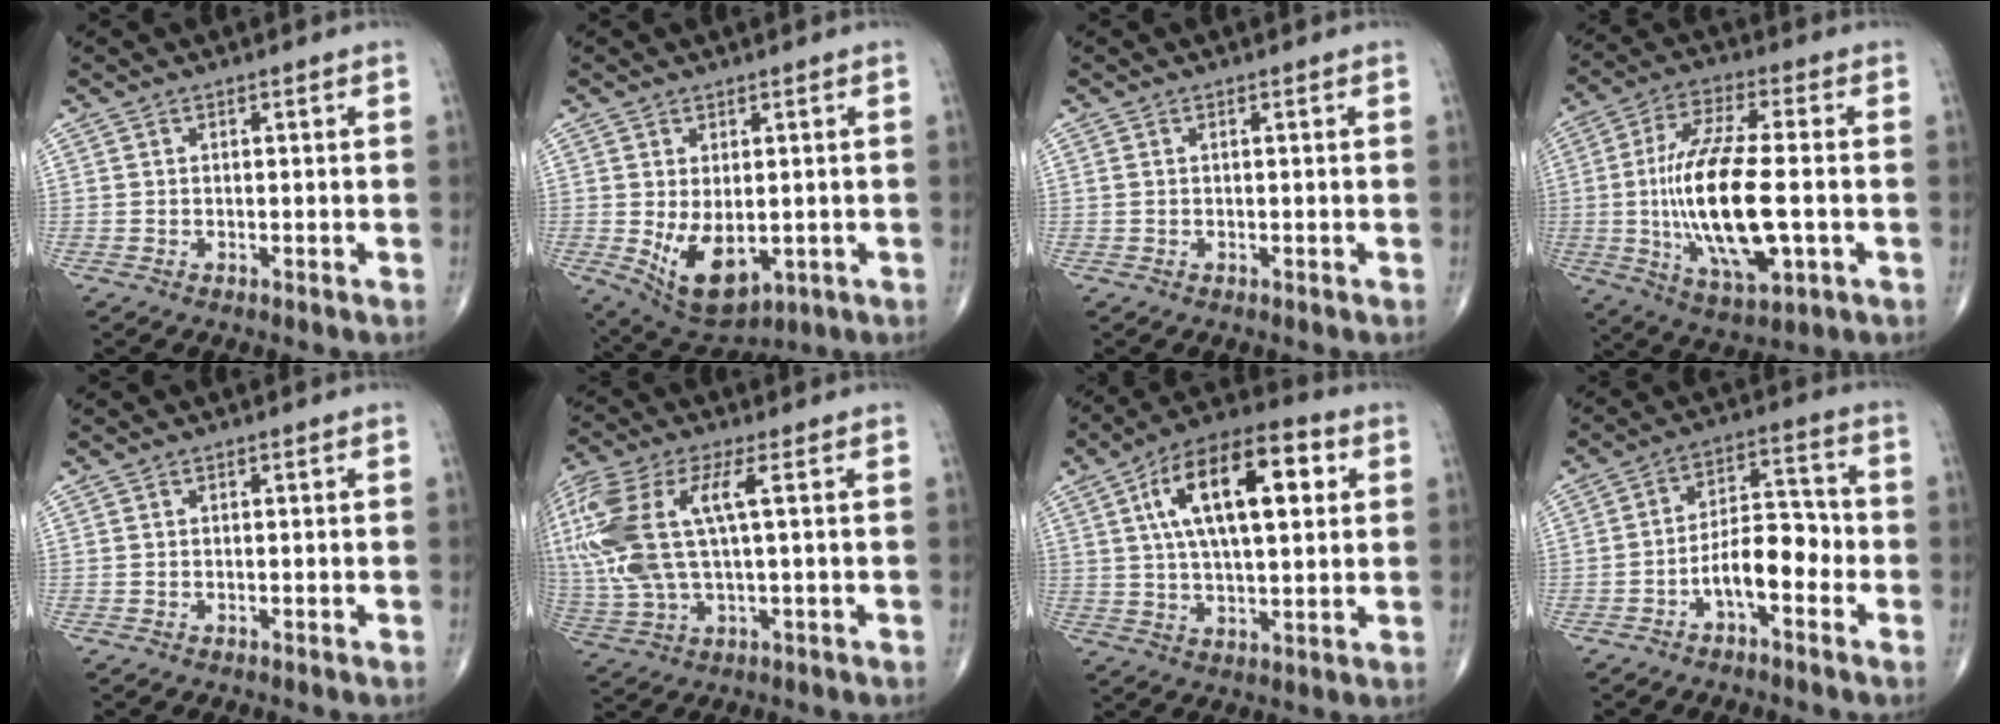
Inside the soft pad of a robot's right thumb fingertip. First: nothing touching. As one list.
[{"total": 10.0, "force": [-1.5, 5.7, 8.1], "torque": [-0.123, -0.013, -0.001]}, {"total": 0.5, "force": [0.1, 0.2, 0.5], "torque": [-0.019, 0.008, 0.006]}, {"total": 19.3, "force": [-2.0, 6.8, 18.0], "torque": [-0.352, 0.001, -0.029]}, {"total": 0.0}, {"total": 18.3, "force": [3.4, 7.0, 16.5], "torque": [-0.413, 0.018, 0.067]}, {"total": 19.0, "force": [5.3, 8.1, 16.3], "torque": [-0.257, 0.012, 0.081]}, {"total": 9.3, "force": [-3.4, 4.4, 7.4], "torque": [-0.107, 0.044, -0.063]}]